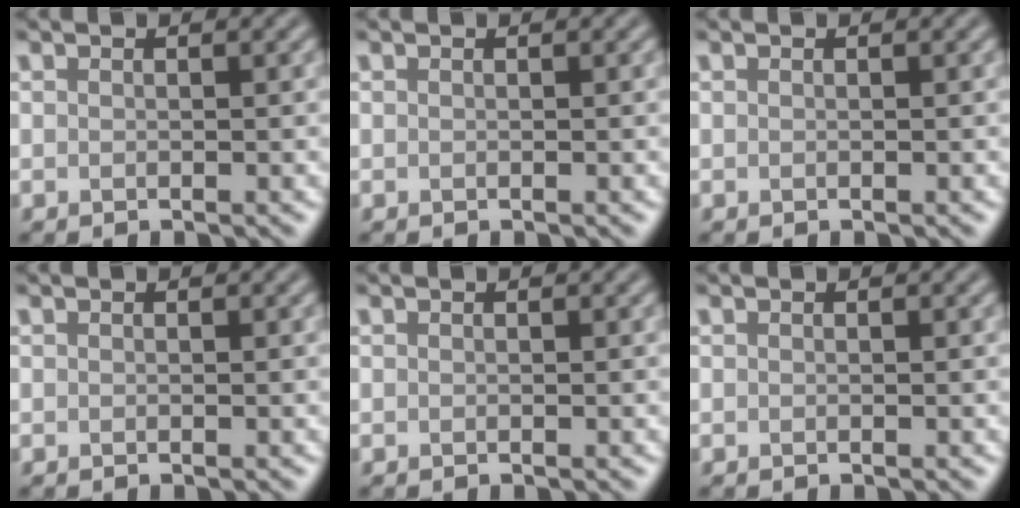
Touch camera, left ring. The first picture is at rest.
{"total": 0.0}
{"total": 0.0}
{"total": 0.0}
{"total": 0.0}
{"total": 0.0}